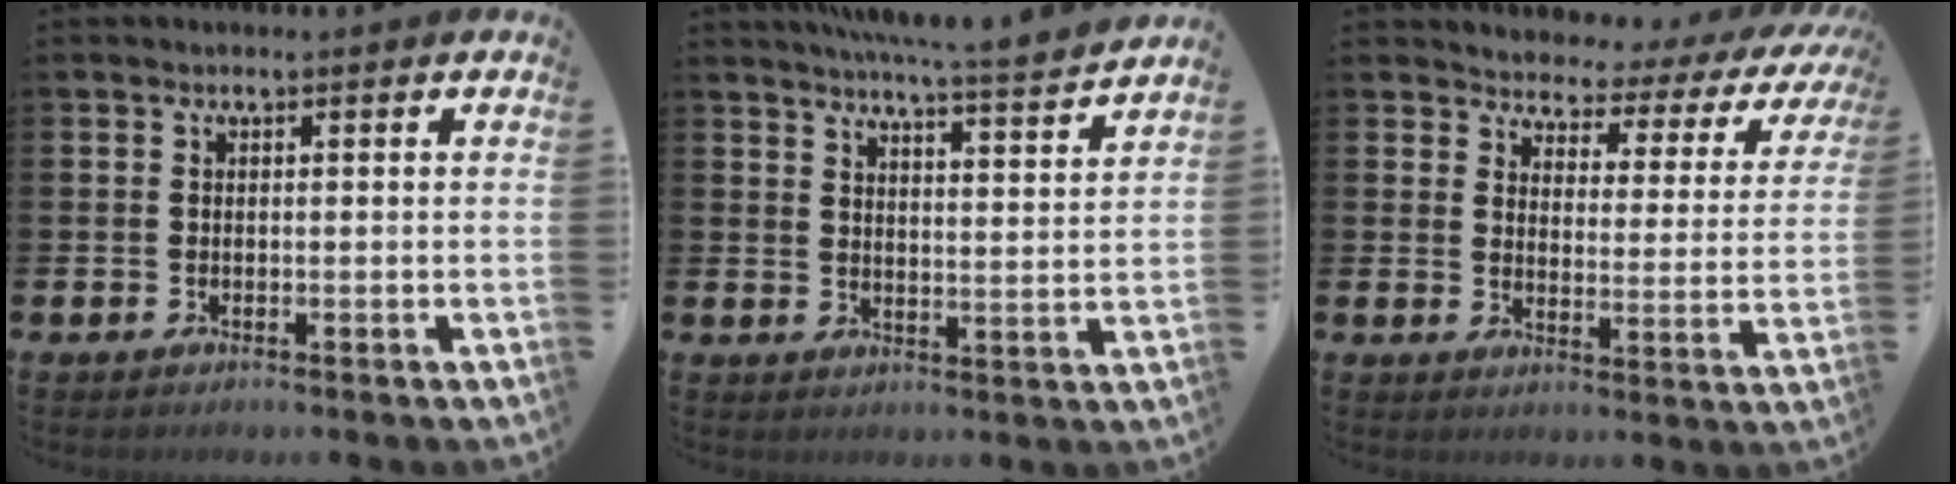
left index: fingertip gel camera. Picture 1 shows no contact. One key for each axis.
{"total": 6.6, "fx": 6.3, "fy": -0.7, "fz": 1.8, "tx": -0.051, "ty": -0.038, "tz": 0.112}
{"total": 3.0, "fx": 2.6, "fy": 1.4, "fz": 0.4, "tx": -0.020, "ty": -0.034, "tz": 0.033}